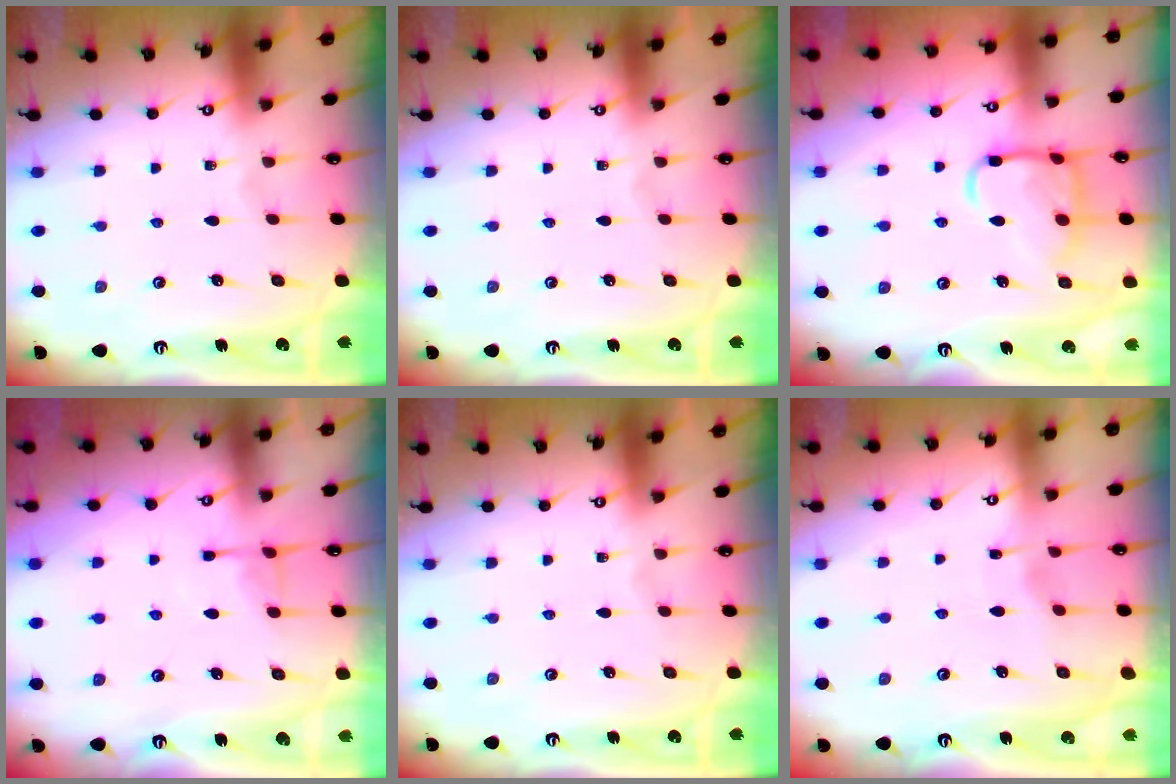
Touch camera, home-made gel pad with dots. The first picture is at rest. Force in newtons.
{"total": 0.0}
{"total": 14.0, "press": 14.0, "slide": 1.2}
{"total": 4.2, "press": 4.1, "slide": 0.9}
{"total": 0.0}
{"total": 2.9, "press": 2.8, "slide": 0.4}